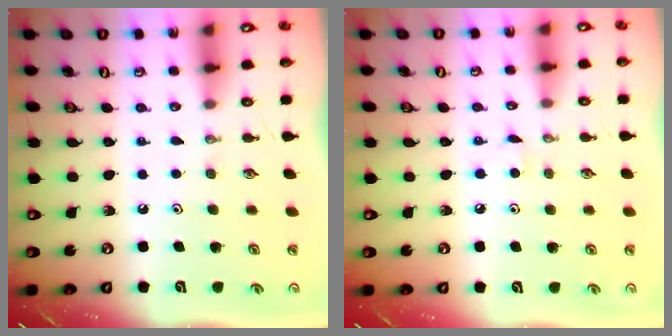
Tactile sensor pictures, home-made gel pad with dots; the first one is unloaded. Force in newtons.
{"total": 2.8, "press": 2.8, "slide": 0.3}